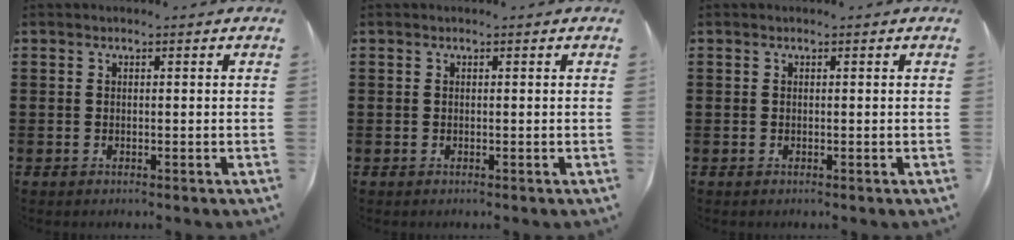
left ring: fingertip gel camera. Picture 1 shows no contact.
{"total": 0.0}
{"total": 0.0}